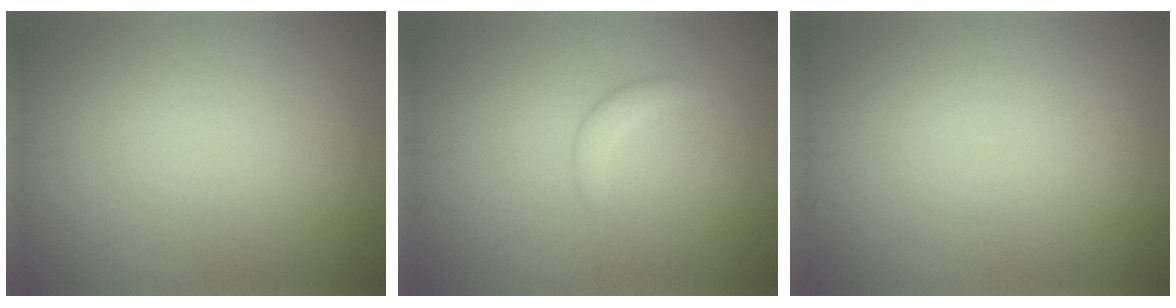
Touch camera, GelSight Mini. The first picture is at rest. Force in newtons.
{"total": 1.1, "press": 1.1, "slide": 0.0}
{"total": 0.0}